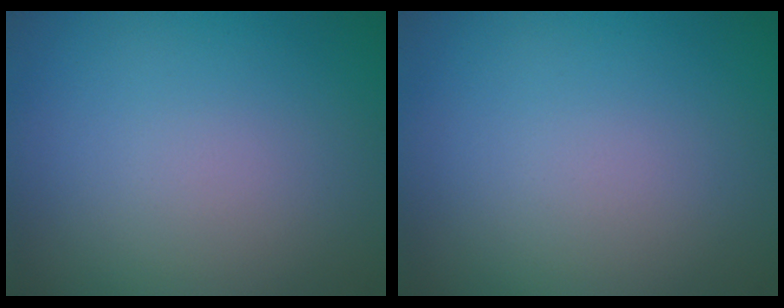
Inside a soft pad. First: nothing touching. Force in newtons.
{"total": 0.0}